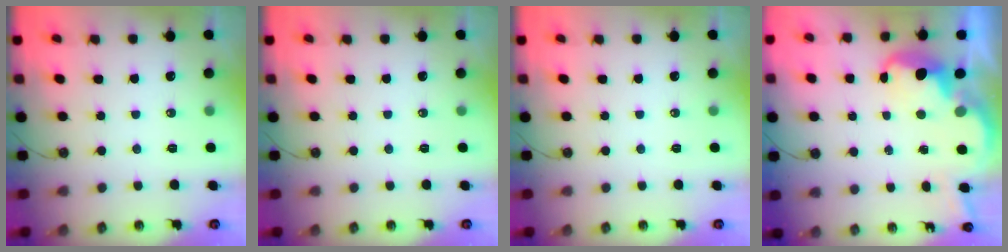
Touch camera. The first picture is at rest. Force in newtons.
{"total": 0.0}
{"total": 0.0}
{"total": 4.7, "press": 4.6, "slide": 0.7}